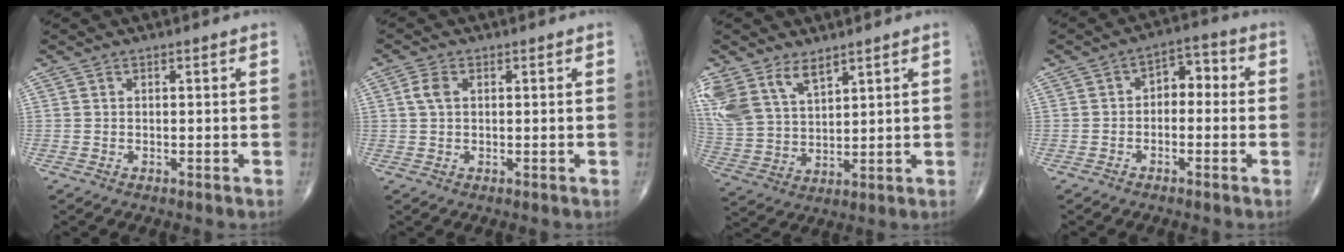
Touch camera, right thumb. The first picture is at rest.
{"total": 2.7, "force": [0.7, 1.7, 2.0], "torque": [-0.047, 0.007, 0.011]}
{"total": 13.4, "force": [8.0, 7.6, 7.5], "torque": [-0.157, -0.019, 0.171]}
{"total": 5.3, "force": [-0.5, 3.6, 3.9], "torque": [-0.034, 0.029, -0.021]}